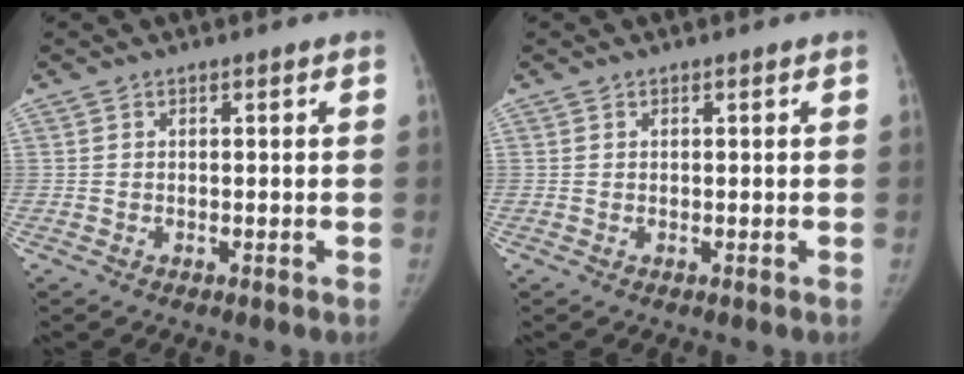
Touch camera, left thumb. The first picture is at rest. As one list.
[{"total": 0.0}]